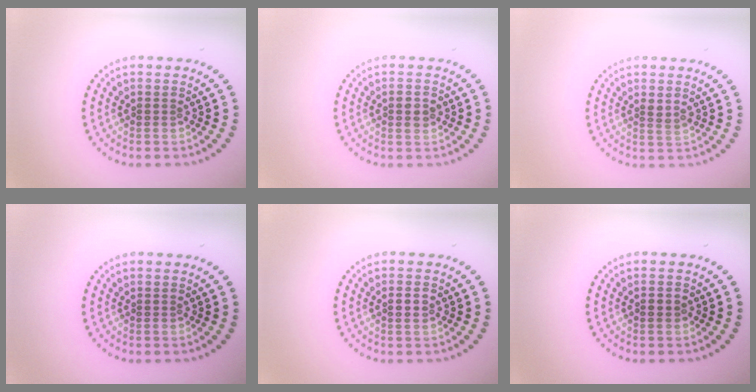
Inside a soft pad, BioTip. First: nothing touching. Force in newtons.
{"total": 2.1, "press": 2.1, "slide": 0.1}
{"total": 1.0, "press": 0.8, "slide": 0.6}
{"total": 0.0}
{"total": 1.0, "press": 0.9, "slide": 0.1}
{"total": 0.9, "press": 0.8, "slide": 0.3}